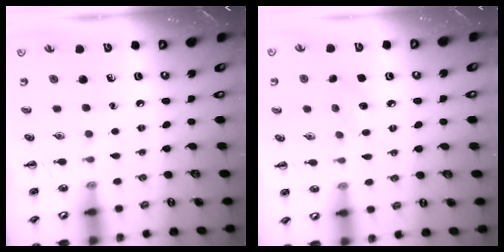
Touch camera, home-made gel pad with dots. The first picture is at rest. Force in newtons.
{"total": 7.4, "press": 7.2, "slide": 1.6}